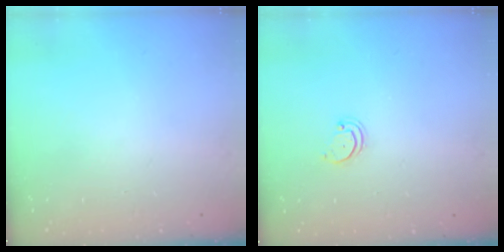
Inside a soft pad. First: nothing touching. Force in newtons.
{"total": 2.2, "press": 2.2, "slide": 0.2}